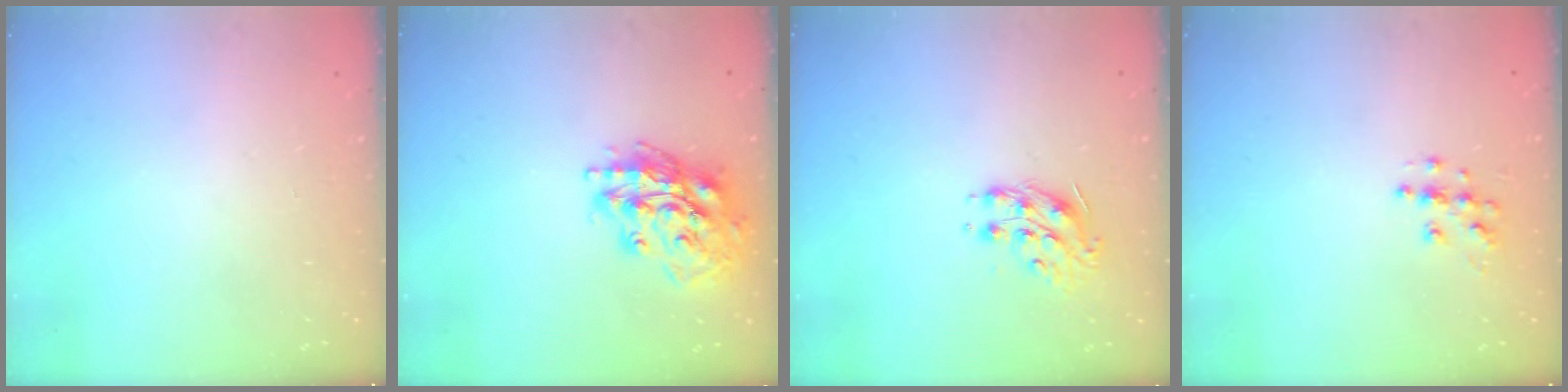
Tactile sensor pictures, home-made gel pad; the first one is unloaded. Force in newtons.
{"total": 17.4, "press": 17.1, "slide": 2.7}
{"total": 9.3, "press": 9.3, "slide": 0.2}
{"total": 6.3, "press": 6.3, "slide": 0.3}